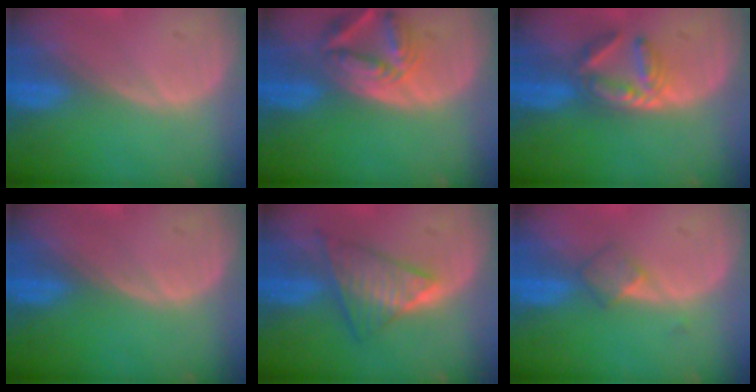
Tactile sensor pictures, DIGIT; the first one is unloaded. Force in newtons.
{"total": 6.8, "press": 6.3, "slide": 2.6}
{"total": 5.7, "press": 5.1, "slide": 2.6}
{"total": 0.0}
{"total": 6.6, "press": 6.3, "slide": 1.8}
{"total": 2.7, "press": 2.4, "slide": 1.1}